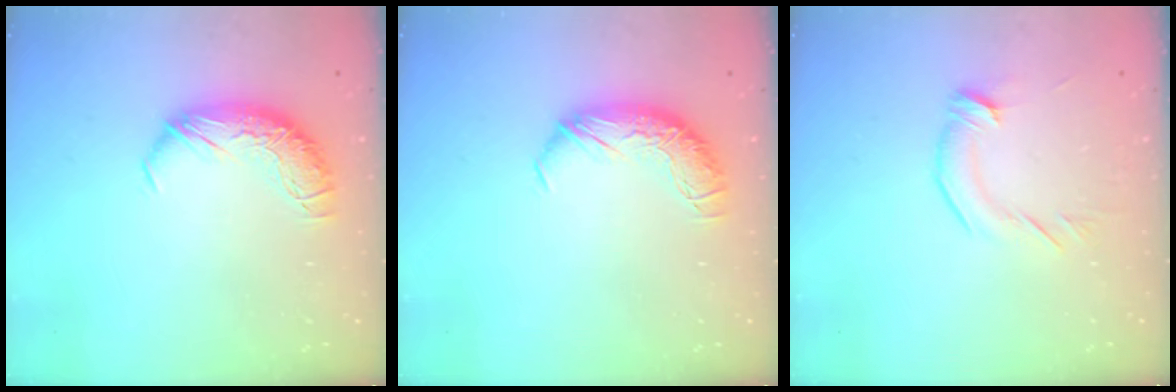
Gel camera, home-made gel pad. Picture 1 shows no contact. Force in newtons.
{"total": 0.0}
{"total": 2.6, "press": 2.6, "slide": 0.4}